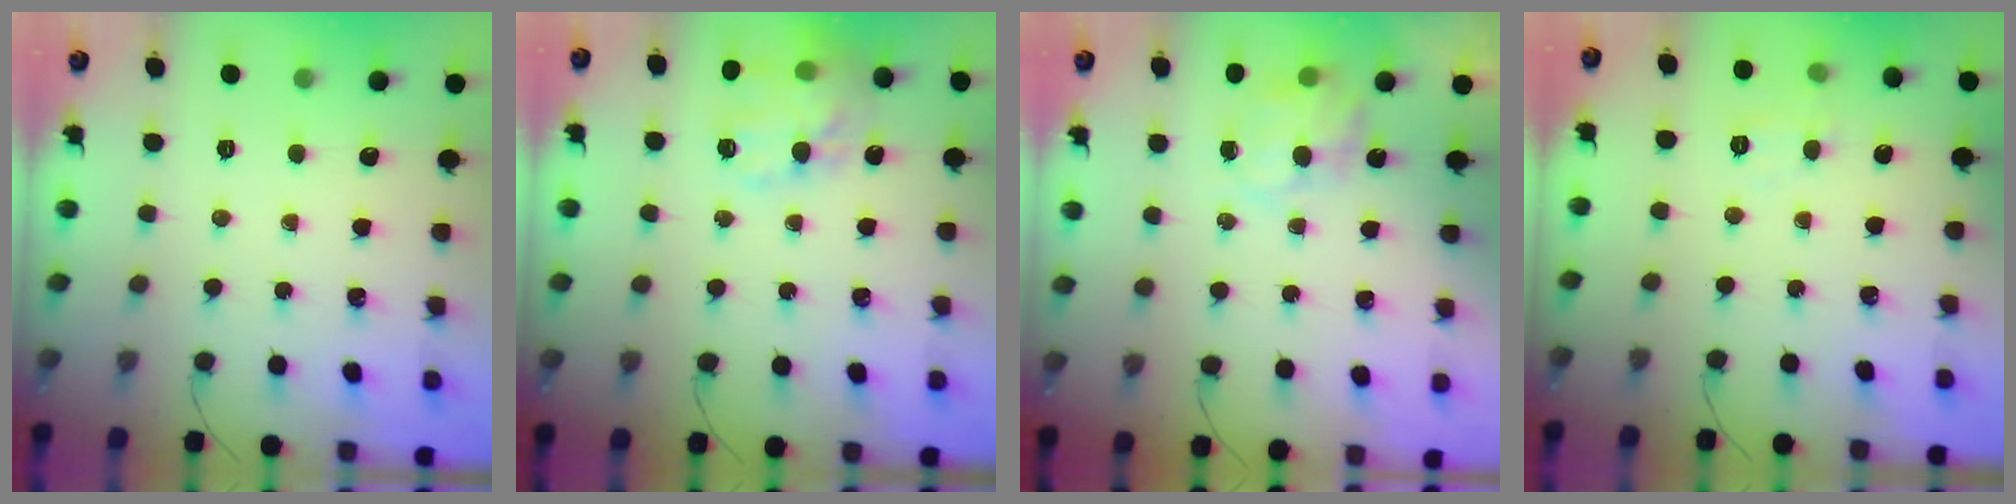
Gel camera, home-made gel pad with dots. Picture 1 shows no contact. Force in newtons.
{"total": 17.6, "press": 17.3, "slide": 2.9}
{"total": 7.6, "press": 7.6, "slide": 0.1}
{"total": 5.4, "press": 5.2, "slide": 1.3}